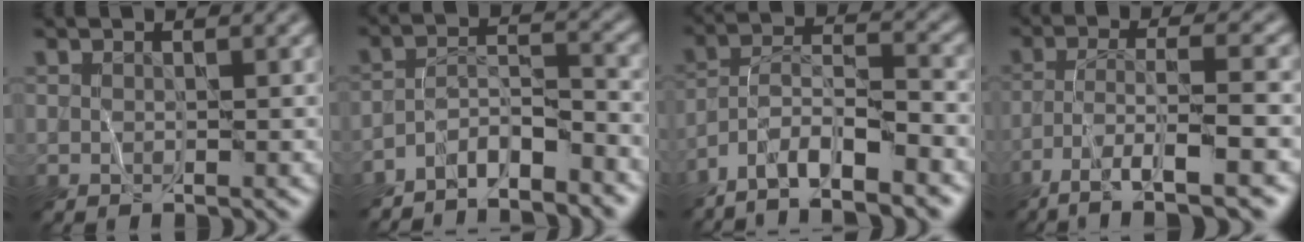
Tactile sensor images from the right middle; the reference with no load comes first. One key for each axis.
{"total": 4.8, "fx": -4.2, "fy": 0.9, "fz": 2.2, "tx": -0.035, "ty": 0.008, "tz": -0.078}
{"total": 9.5, "fx": -7.3, "fy": 2.3, "fz": 5.5, "tx": -0.085, "ty": 0.007, "tz": -0.125}
{"total": 7.6, "fx": -4.6, "fy": 1.5, "fz": 5.8, "tx": -0.092, "ty": 0.004, "tz": -0.079}